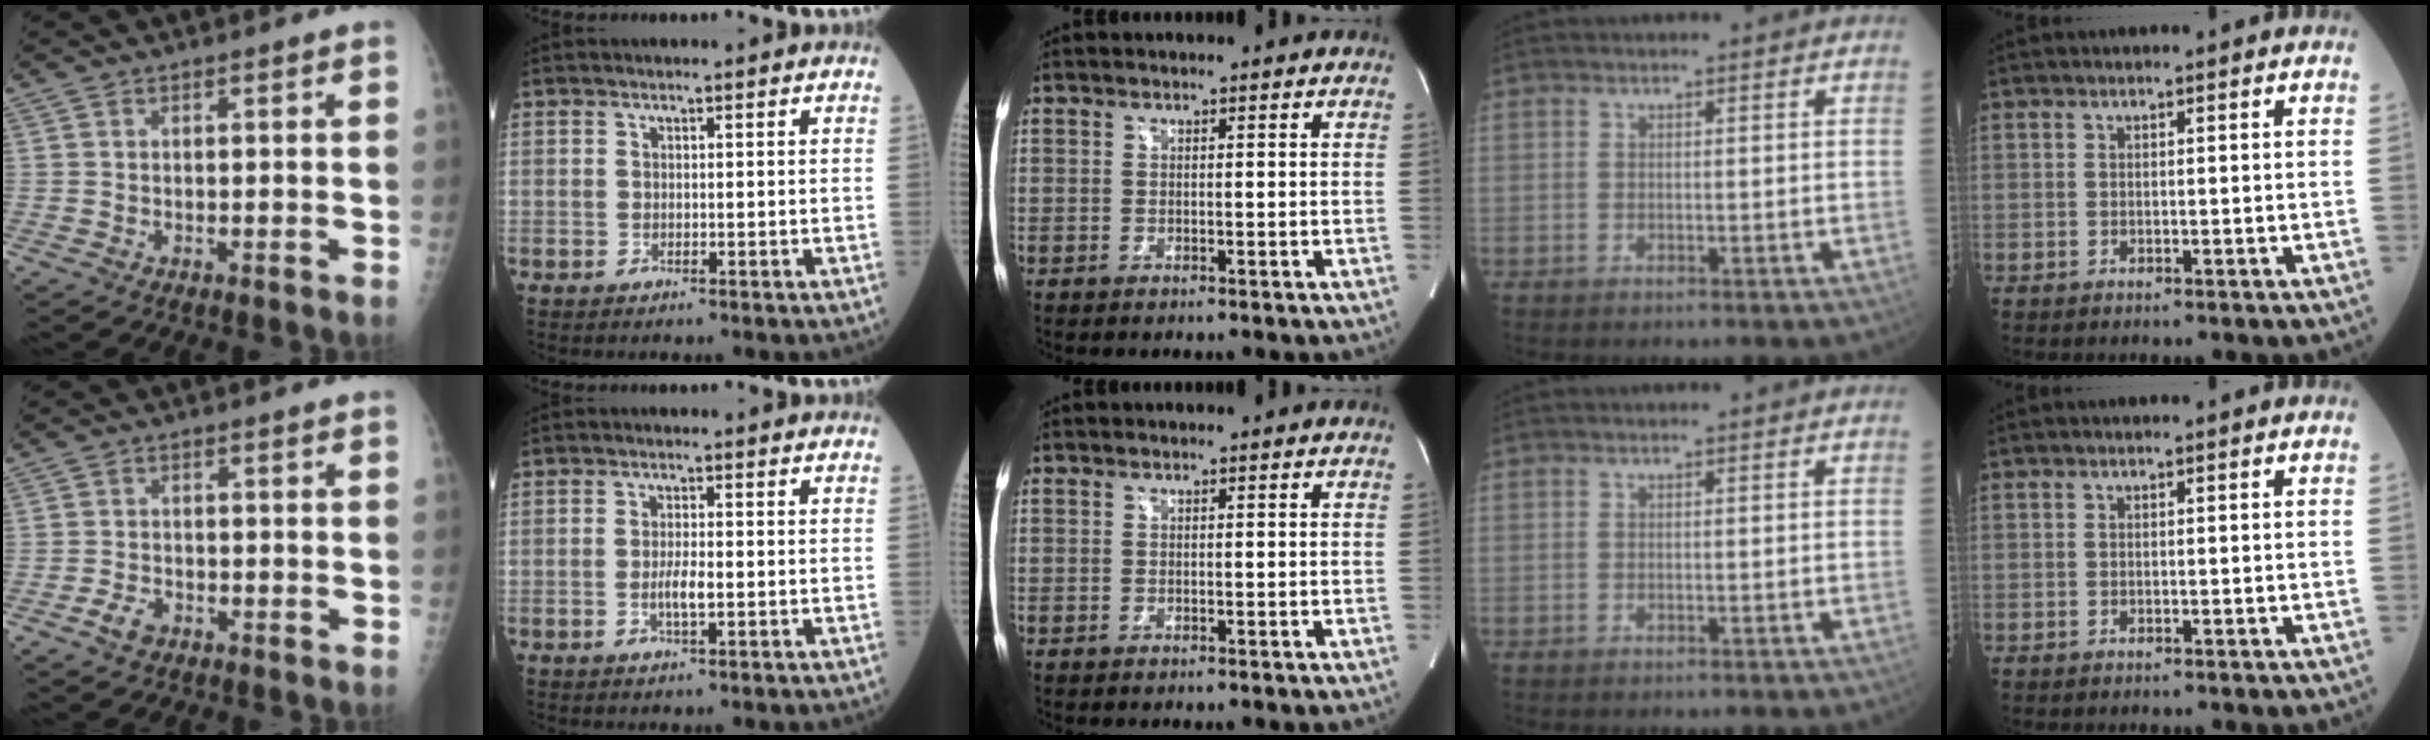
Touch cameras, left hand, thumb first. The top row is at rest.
{"thumb": {"total": 2.8, "force": [-1.7, 1.7, 1.5], "torque": [-0.026, 0.008, -0.028]}, "index": {"total": 2.7, "force": [-0.6, 0.5, 2.6], "torque": [-0.055, -0.001, -0.010]}}